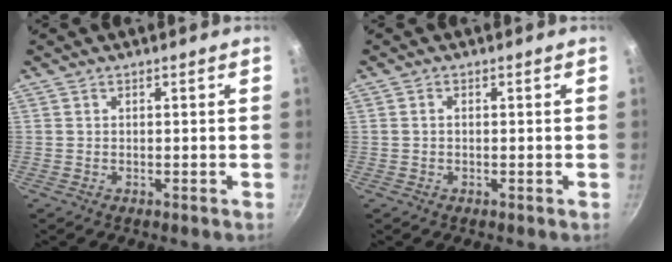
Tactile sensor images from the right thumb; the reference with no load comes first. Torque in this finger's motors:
{"motor_torque": [0.08, -0.19, -0.23, 0.01, -0.02]}